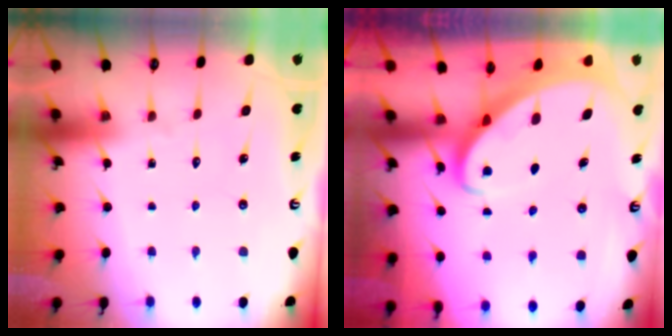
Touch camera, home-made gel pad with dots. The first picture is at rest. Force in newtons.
{"total": 3.6, "press": 3.5, "slide": 0.4}